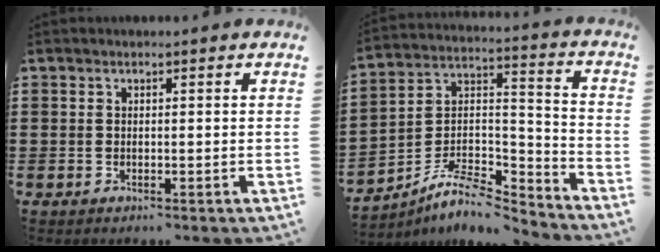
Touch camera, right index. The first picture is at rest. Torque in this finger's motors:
{"motor_torque": [-0.05, 0.18, 0.11, 0.01]}